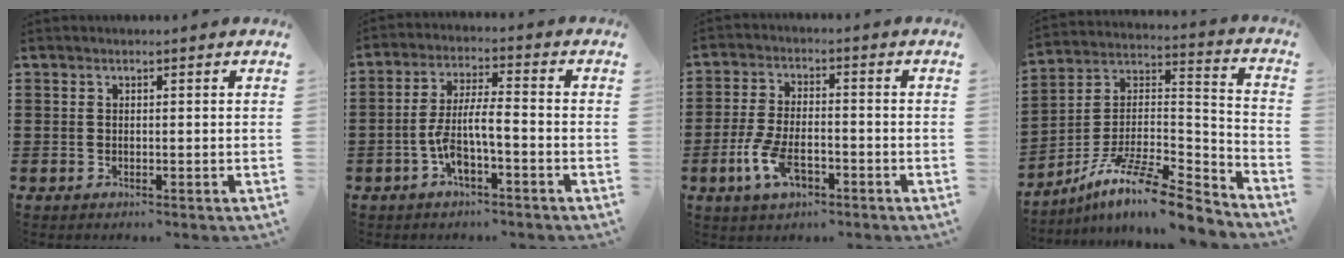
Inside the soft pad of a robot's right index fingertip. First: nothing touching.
{"total": 7.0, "force": [-2.6, 1.9, 6.2], "torque": [-0.140, -0.005, -0.054]}
{"total": 7.0, "force": [-3.0, 3.2, 5.5], "torque": [-0.123, -0.002, -0.058]}
{"total": 11.7, "force": [-9.2, 2.3, 6.8], "torque": [-0.127, 0.014, -0.179]}